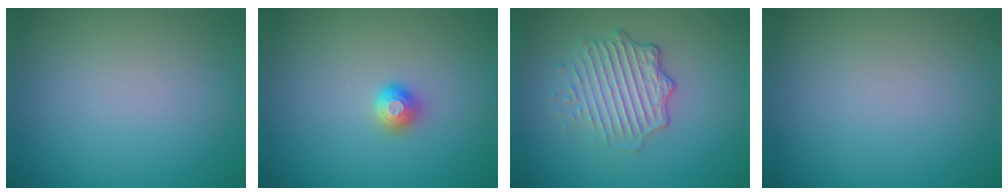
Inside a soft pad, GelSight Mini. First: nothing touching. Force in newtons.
{"total": 1.3, "press": 1.2, "slide": 0.5}
{"total": 4.9, "press": 3.5, "slide": 3.3}
{"total": 0.0}